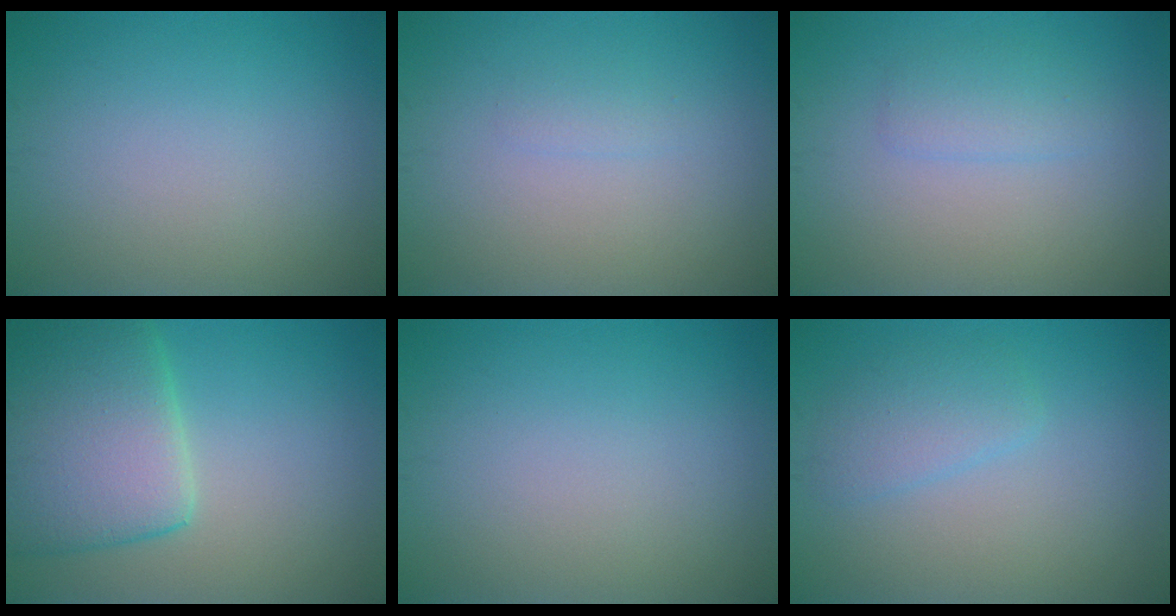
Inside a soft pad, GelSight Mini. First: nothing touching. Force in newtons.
{"total": 0.7, "press": 0.7, "slide": 0.1}
{"total": 1.7, "press": 1.7, "slide": 0.0}
{"total": 8.9, "press": 8.9, "slide": 0.5}
{"total": 0.0}
{"total": 2.1, "press": 2.1, "slide": 0.2}